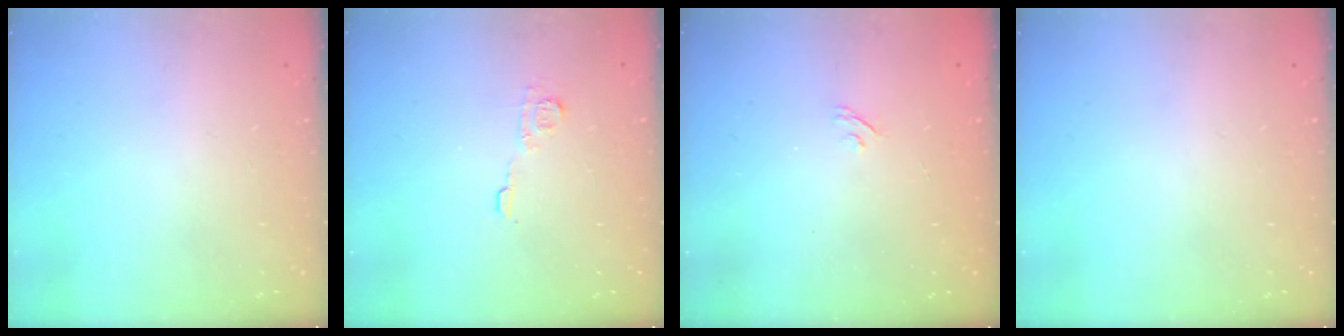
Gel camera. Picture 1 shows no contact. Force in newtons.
{"total": 6.2, "press": 6.2, "slide": 0.5}
{"total": 2.2, "press": 1.9, "slide": 1.1}
{"total": 0.0}